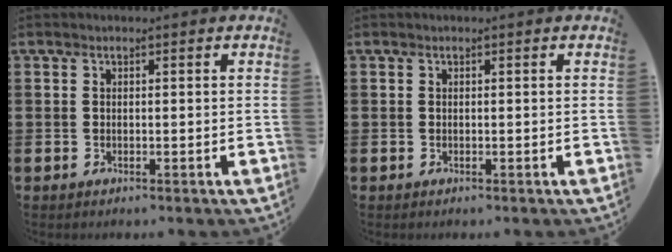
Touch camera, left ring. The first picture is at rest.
{"total": 0.0}